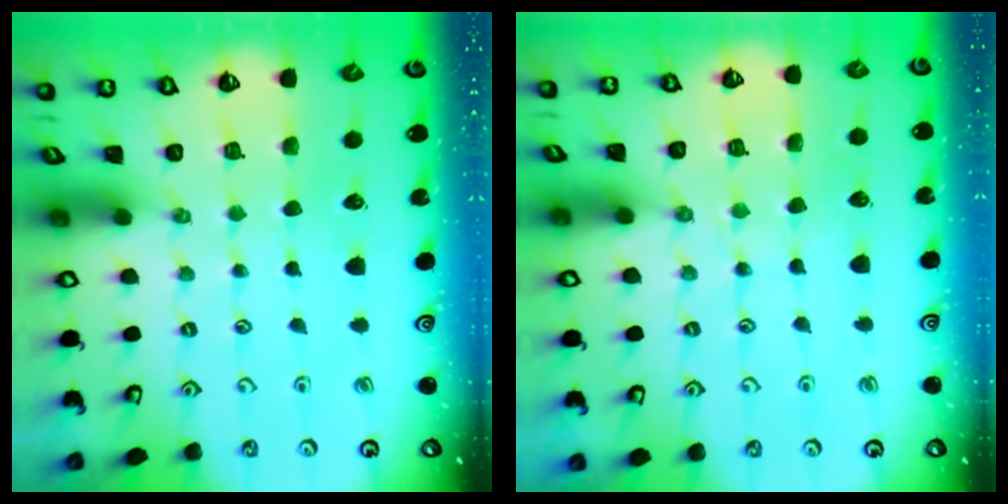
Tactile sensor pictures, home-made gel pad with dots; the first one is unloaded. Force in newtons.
{"total": 4.5, "press": 4.5, "slide": 0.6}